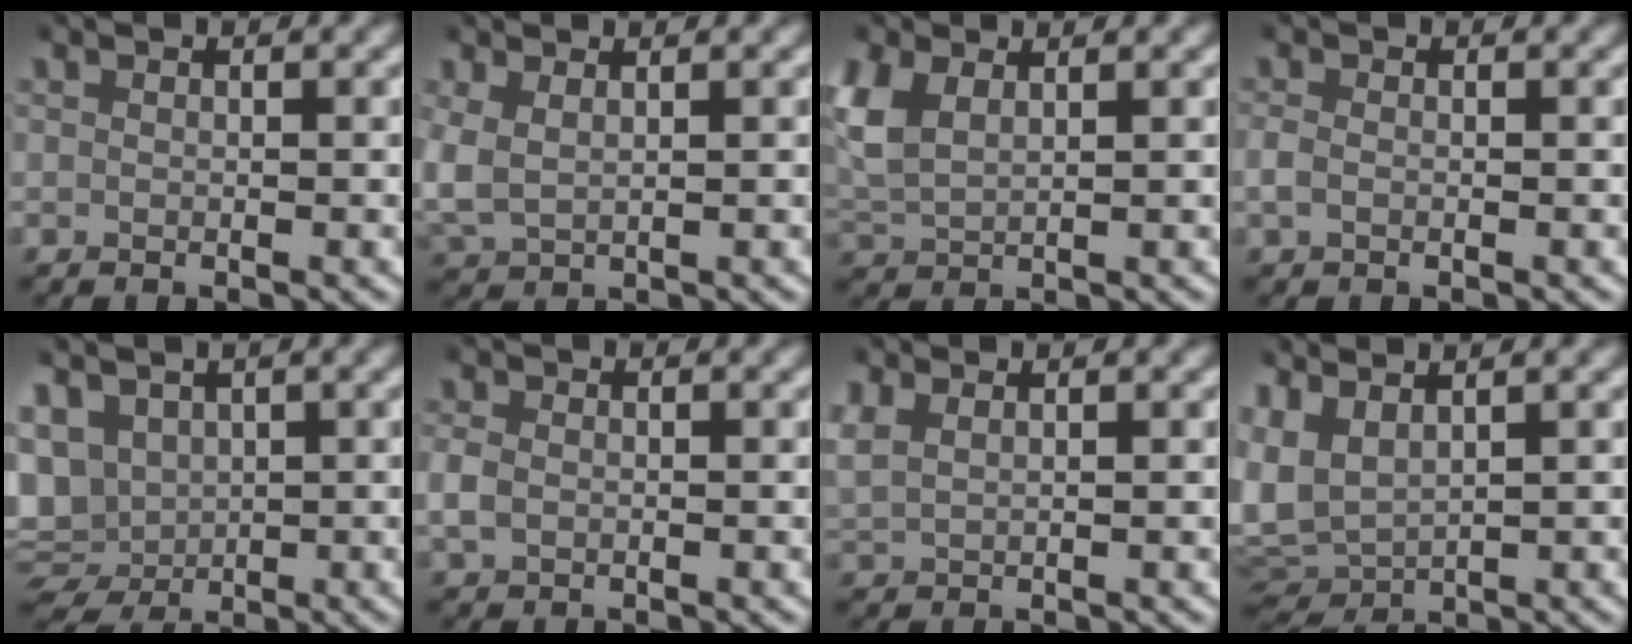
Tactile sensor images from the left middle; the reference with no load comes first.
{"total": 5.0, "force": [0.3, 4.4, 2.3], "torque": [-0.089, -0.015, 0.013]}
{"total": 5.2, "force": [1.4, 4.0, 3.0], "torque": [-0.105, -0.007, 0.033]}
{"total": 1.3, "force": [-0.4, 1.0, 0.8], "torque": [-0.030, -0.001, -0.006]}
{"total": 9.4, "force": [0.8, 8.7, 3.5], "torque": [-0.113, -0.030, 0.021]}
{"total": 2.0, "force": [-0.2, 1.7, 1.0], "torque": [-0.039, -0.001, 0.000]}
{"total": 2.9, "force": [1.3, 2.2, 1.4], "torque": [-0.050, 0.000, 0.031]}
{"total": 10.0, "force": [0.2, 9.1, 4.2], "torque": [-0.165, -0.038, 0.011]}